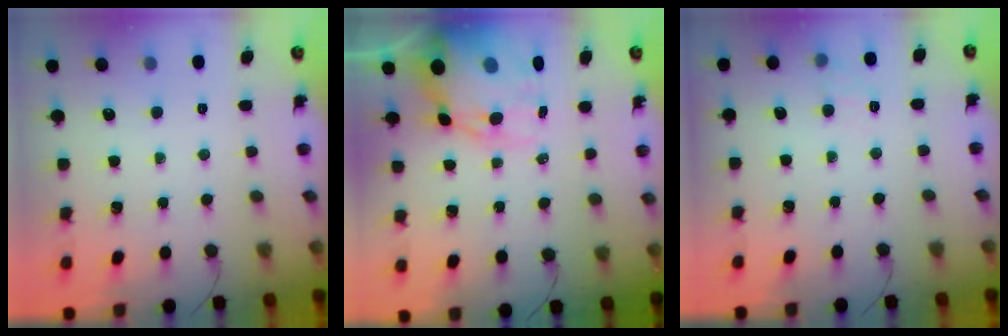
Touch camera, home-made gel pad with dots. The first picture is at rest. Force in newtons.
{"total": 15.9, "press": 15.4, "slide": 3.8}
{"total": 6.3, "press": 6.1, "slide": 1.7}